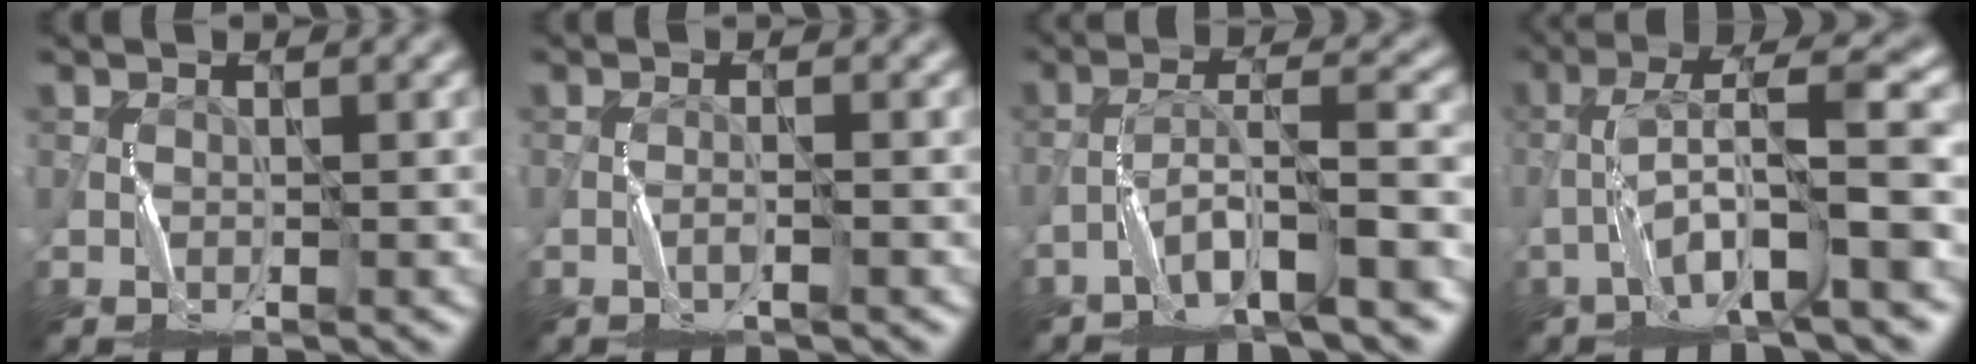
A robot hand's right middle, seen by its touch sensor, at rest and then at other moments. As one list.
[{"total": 1.0, "force": [-0.5, 0.1, 0.9], "torque": [-0.014, 0.007, -0.013]}, {"total": 6.0, "force": [-3.7, 0.8, 4.6], "torque": [-0.081, 0.015, -0.068]}, {"total": 7.8, "force": [-2.9, 1.3, 7.1], "torque": [-0.131, 0.025, -0.057]}]